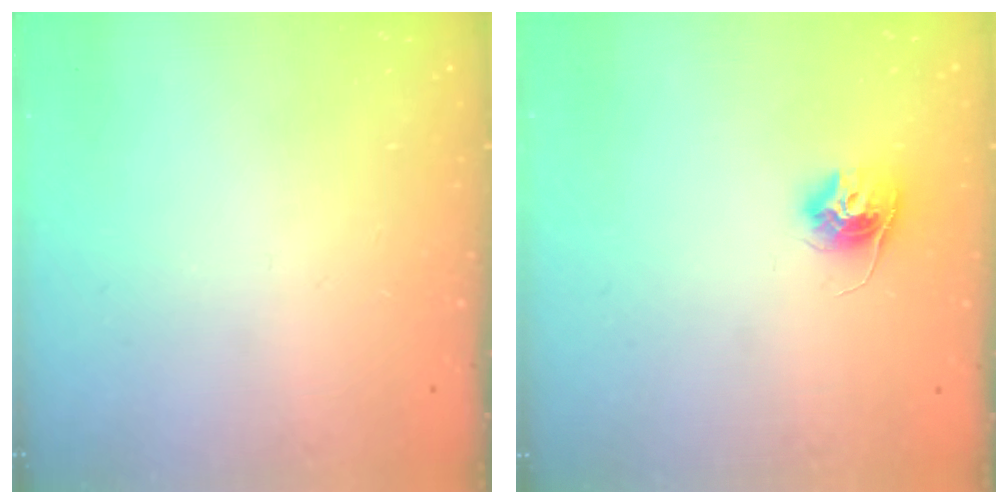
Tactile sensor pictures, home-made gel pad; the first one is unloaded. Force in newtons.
{"total": 10.2, "press": 10.1, "slide": 0.7}